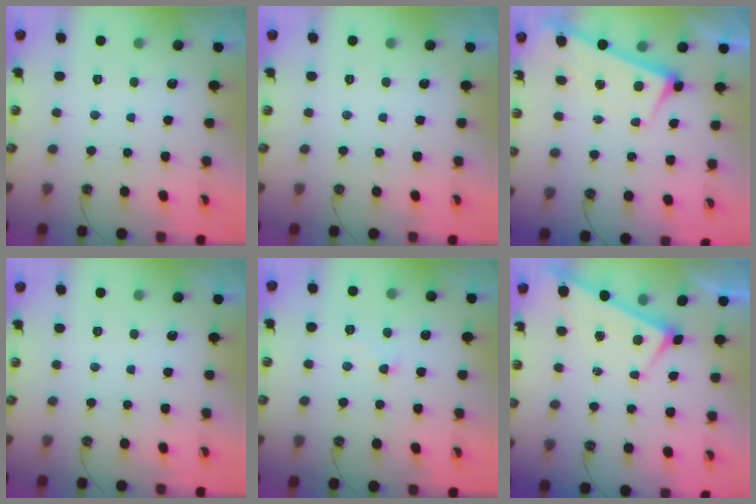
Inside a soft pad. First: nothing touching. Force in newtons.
{"total": 0.0}
{"total": 2.8, "press": 2.7, "slide": 0.4}
{"total": 0.0}
{"total": 1.3, "press": 1.1, "slide": 0.6}
{"total": 1.0, "press": 0.9, "slide": 0.4}